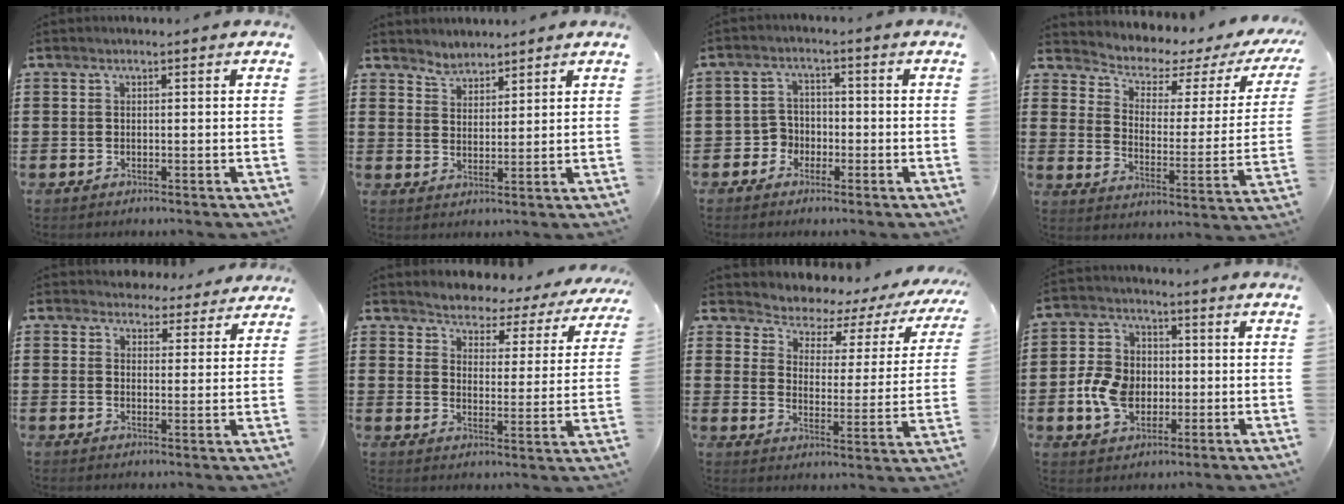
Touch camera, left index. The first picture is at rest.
{"total": 3.1, "force": [2.9, 0.9, -0.4], "torque": [-0.004, -0.002, 0.056]}
{"total": 3.4, "force": [-1.7, 2.8, 1.1], "torque": [-0.029, 0.007, -0.037]}
{"total": 3.2, "force": [2.6, 1.5, 1.1], "torque": [-0.044, -0.025, 0.036]}
{"total": 4.1, "force": [3.9, 1.1, 0.3], "torque": [-0.014, -0.016, 0.071]}
{"total": 3.6, "force": [3.5, 0.5, -0.6], "torque": [-0.016, -0.033, 0.055]}
{"total": 2.9, "force": [2.7, 1.1, 0.5], "torque": [-0.033, -0.030, 0.033]}
{"total": 7.9, "force": [-1.2, 6.2, 4.8], "torque": [-0.114, 0.006, -0.025]}